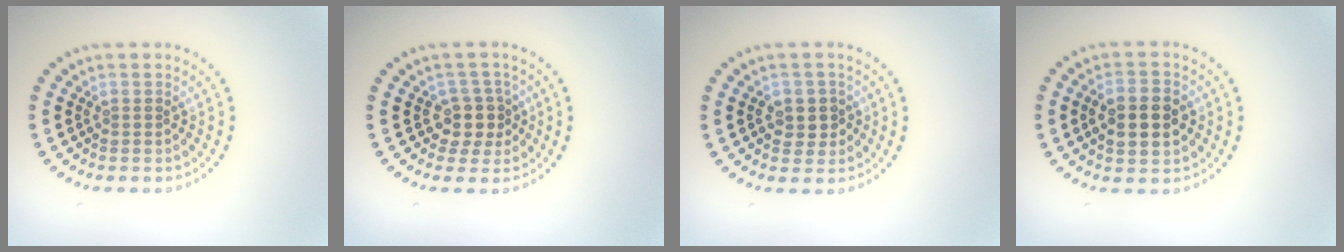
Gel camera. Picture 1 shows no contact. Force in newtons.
{"total": 2.6, "press": 2.2, "slide": 1.4}
{"total": 2.5, "press": 2.5, "slide": 0.5}
{"total": 4.6, "press": 4.6, "slide": 0.1}